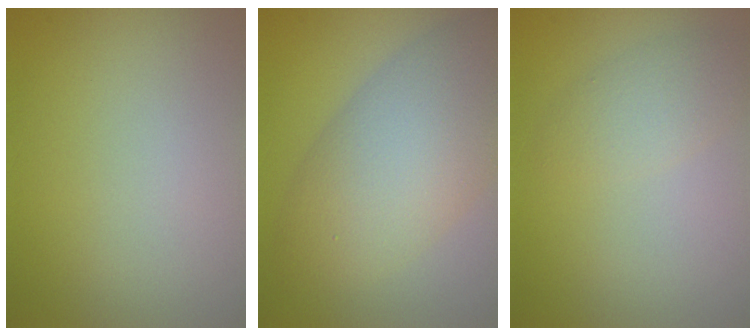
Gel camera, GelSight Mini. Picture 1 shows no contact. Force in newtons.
{"total": 8.2, "press": 8.2, "slide": 0.3}
{"total": 2.3, "press": 2.3, "slide": 0.1}